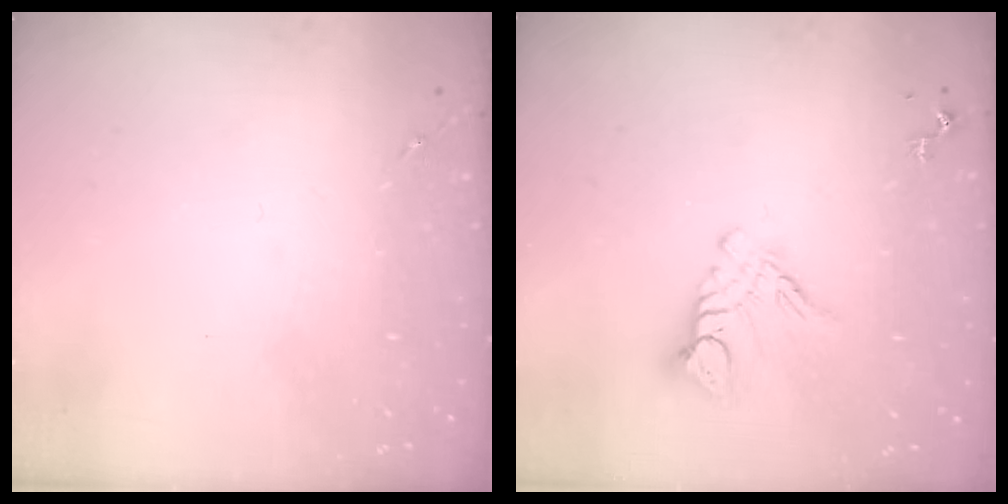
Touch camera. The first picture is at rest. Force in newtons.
{"total": 9.8, "press": 9.7, "slide": 0.8}